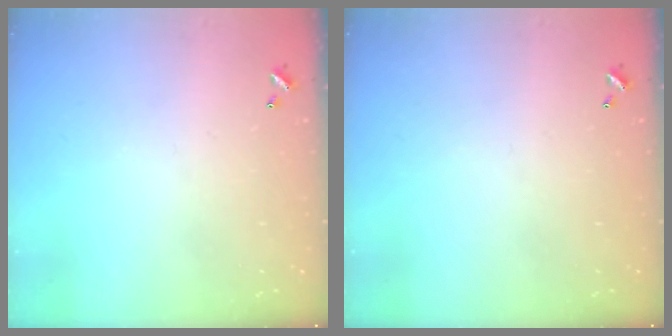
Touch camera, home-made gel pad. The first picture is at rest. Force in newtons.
{"total": 0.0}